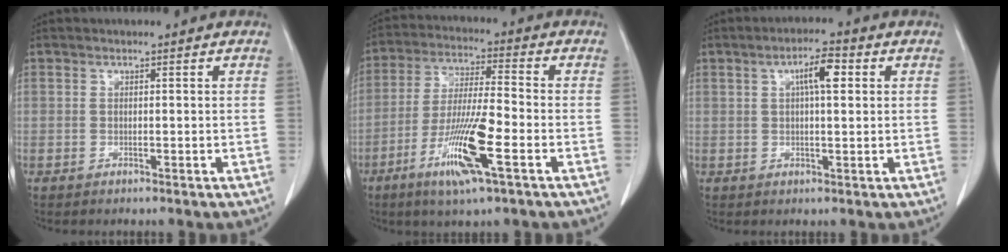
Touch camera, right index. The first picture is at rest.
{"total": 12.4, "force": [-5.3, 0.8, 11.2], "torque": [-0.219, -0.019, -0.097]}
{"total": 4.9, "force": [1.5, 1.0, 4.6], "torque": [-0.082, 0.011, 0.025]}